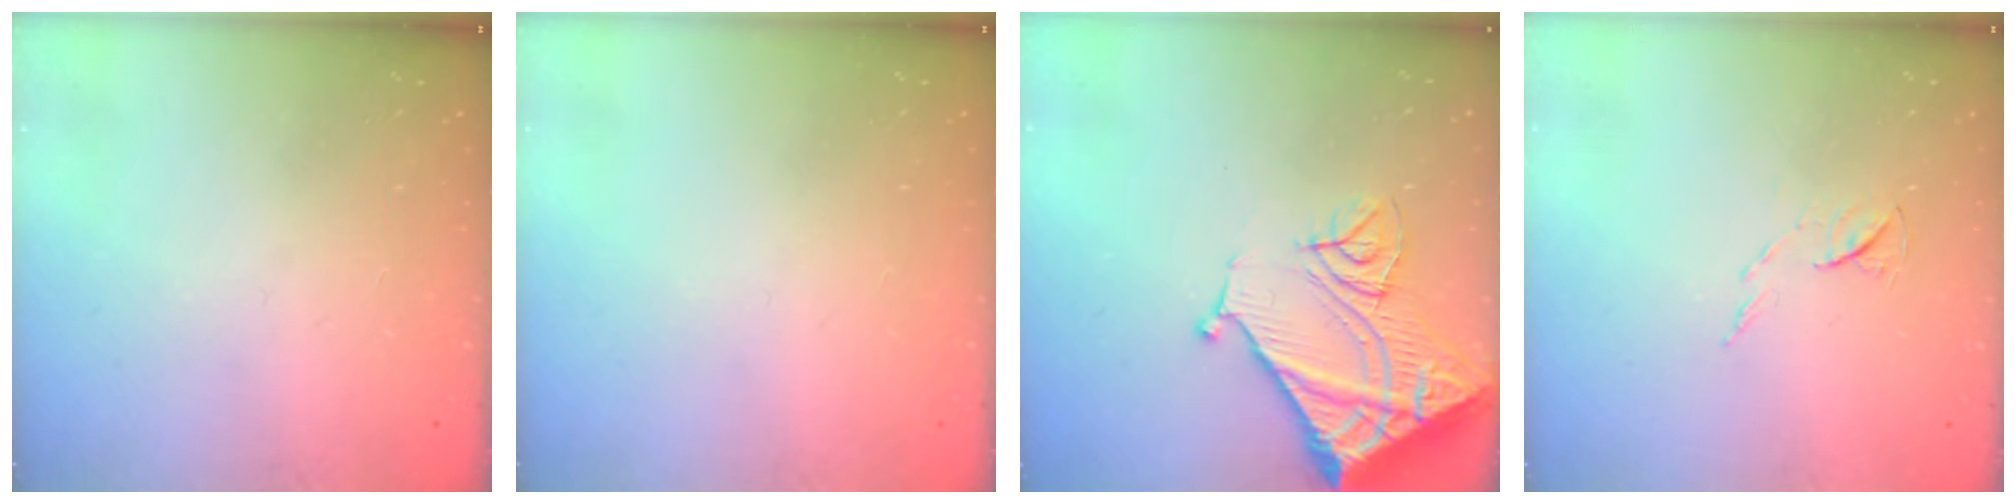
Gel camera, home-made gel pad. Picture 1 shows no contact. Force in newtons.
{"total": 0.0}
{"total": 18.4, "press": 18.3, "slide": 2.4}
{"total": 5.0, "press": 5.0, "slide": 0.7}